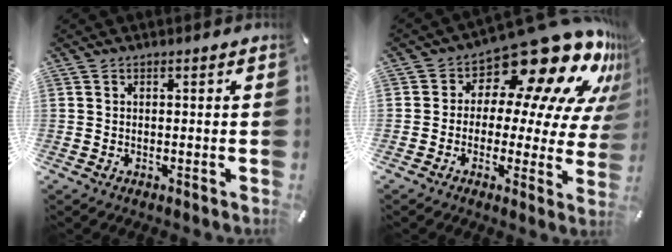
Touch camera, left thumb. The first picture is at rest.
{"total": 19.0, "force": [12.6, 8.2, 11.7], "torque": [-0.166, -0.108, 0.207]}